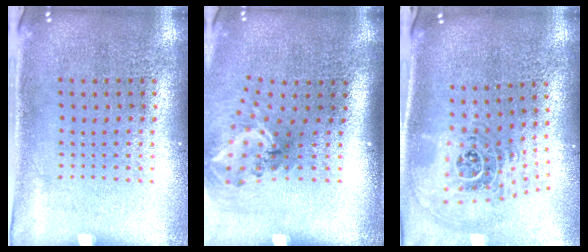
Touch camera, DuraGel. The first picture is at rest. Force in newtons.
{"total": 2.0, "press": 1.3, "slide": 1.5}
{"total": 1.8, "press": 1.5, "slide": 1.1}